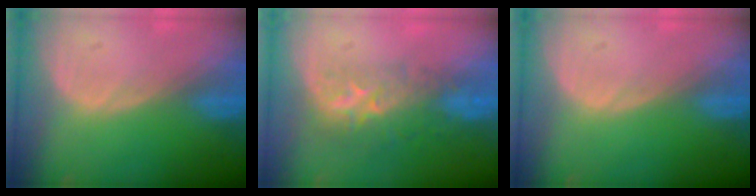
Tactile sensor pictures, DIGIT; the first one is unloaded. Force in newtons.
{"total": 8.8, "press": 7.2, "slide": 4.9}
{"total": 0.0}